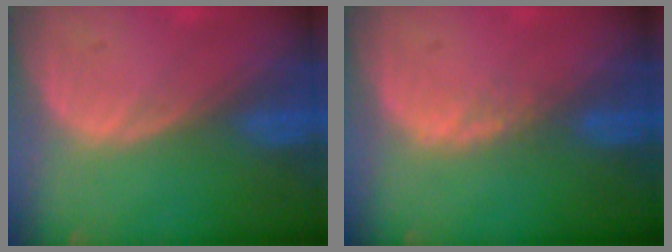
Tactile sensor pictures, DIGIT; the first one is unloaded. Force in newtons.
{"total": 1.0, "press": 1.0, "slide": 0.2}